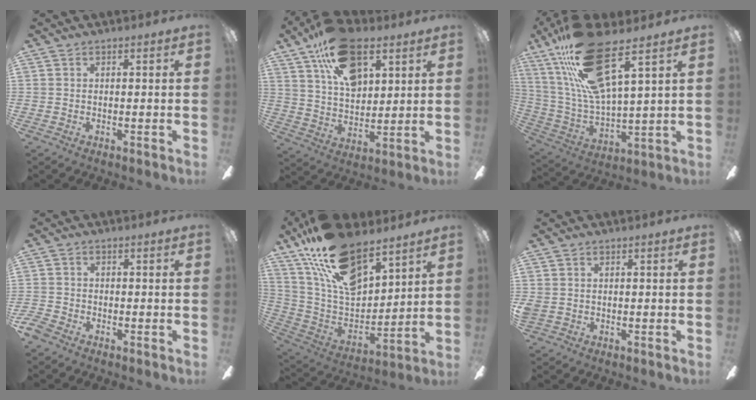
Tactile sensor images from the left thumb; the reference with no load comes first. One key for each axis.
{"total": 17.8, "fx": 9.8, "fy": 10.1, "fz": 10.9, "tx": -0.179, "ty": -0.027, "tz": 0.175}
{"total": 21.4, "fx": 13.0, "fy": 5.8, "fz": 16.1, "tx": -0.329, "ty": -0.053, "tz": 0.216}
{"total": 3.1, "fx": -2.3, "fy": 1.6, "fz": 1.4, "tx": -0.039, "ty": 0.006, "tz": -0.048}
{"total": 21.3, "fx": 14.4, "fy": 9.7, "fz": 12.4, "tx": -0.233, "ty": -0.079, "tz": 0.263}
{"total": 1.3, "fx": -0.1, "fy": 1.3, "fz": 0.4, "tx": -0.008, "ty": 0.005, "tz": -0.004}